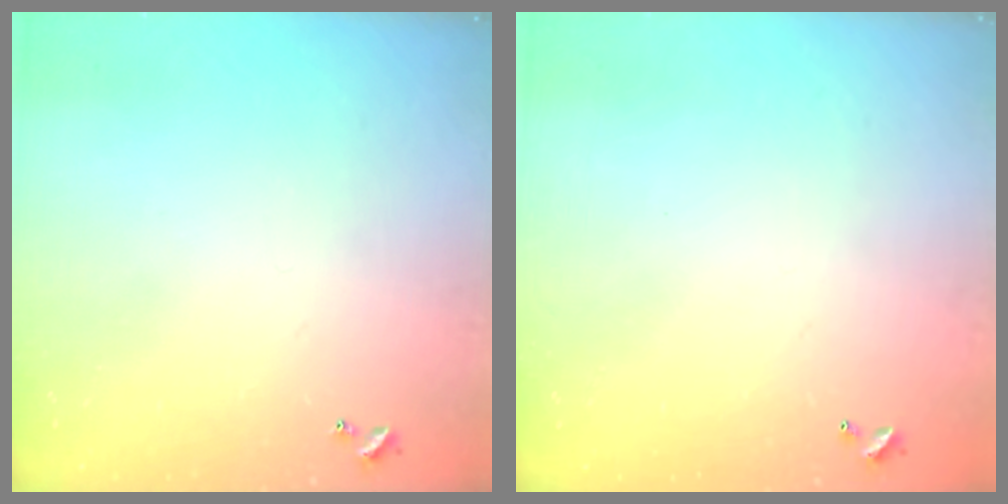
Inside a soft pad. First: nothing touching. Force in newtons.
{"total": 2.7, "press": 2.7, "slide": 0.1}